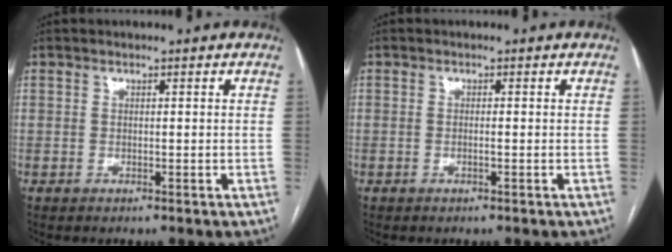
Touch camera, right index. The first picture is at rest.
{"total": 0.7, "force": [-0.2, 0.0, 0.7], "torque": [-0.014, 0.000, -0.003]}